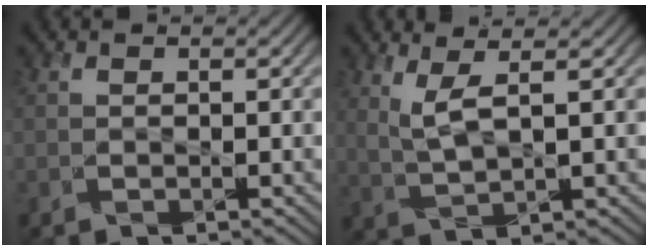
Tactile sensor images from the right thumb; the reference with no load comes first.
{"total": 3.7, "force": [1.8, 0.7, 3.2], "torque": [-0.082, 0.001, 0.045]}